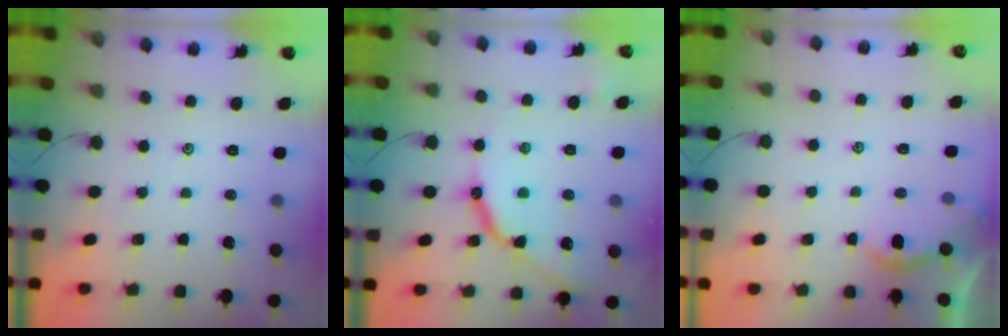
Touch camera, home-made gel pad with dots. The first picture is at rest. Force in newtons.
{"total": 11.2, "press": 11.2, "slide": 1.0}
{"total": 1.3, "press": 1.3, "slide": 0.3}